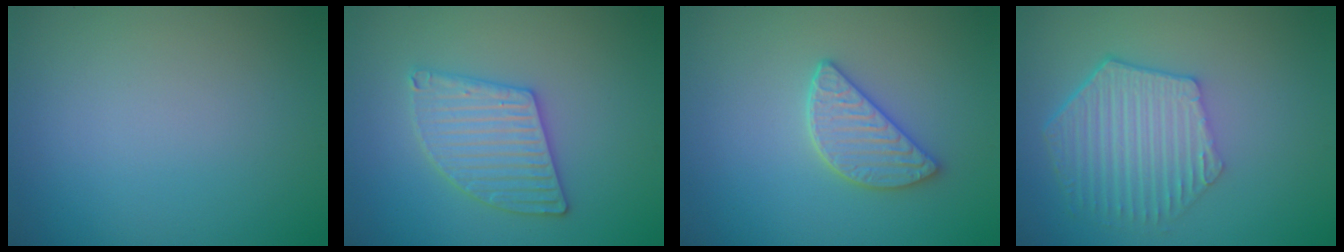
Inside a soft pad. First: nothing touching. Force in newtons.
{"total": 3.6, "press": 3.6, "slide": 0.3}
{"total": 2.9, "press": 2.8, "slide": 0.9}
{"total": 5.8, "press": 4.4, "slide": 3.7}